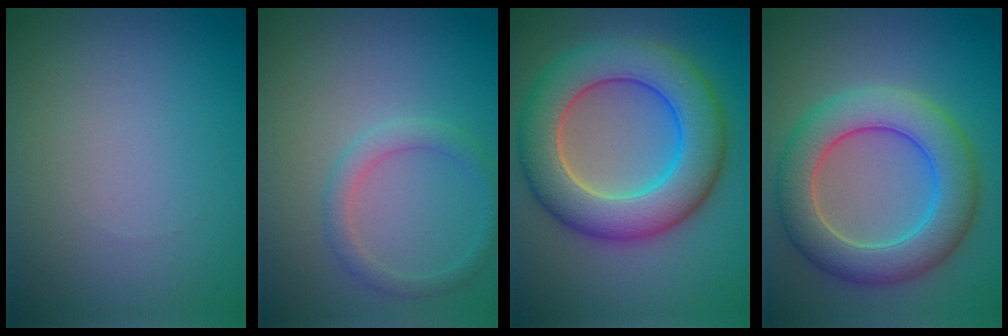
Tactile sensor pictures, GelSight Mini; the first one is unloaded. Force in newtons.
{"total": 2.0, "press": 2.0, "slide": 0.1}
{"total": 9.8, "press": 9.8, "slide": 0.6}
{"total": 7.3, "press": 7.3, "slide": 0.3}